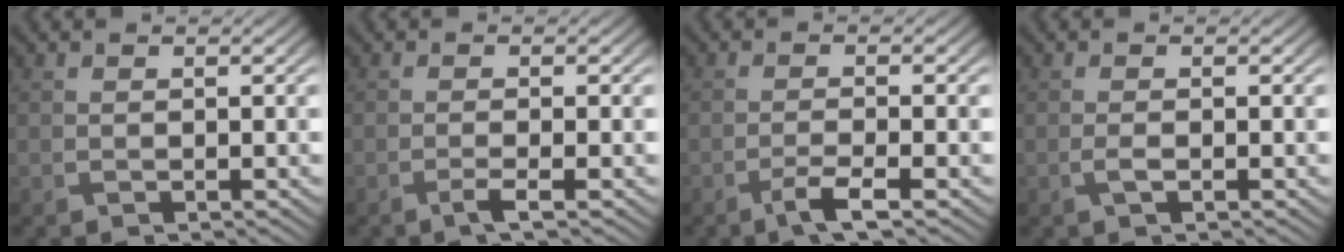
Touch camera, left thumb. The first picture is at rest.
{"total": 1.5, "force": [-0.8, 0.1, 1.3], "torque": [-0.024, 0.003, -0.021]}
{"total": 2.8, "force": [-1.7, 0.3, 2.2], "torque": [-0.043, 0.005, -0.041]}
{"total": 1.2, "force": [-0.4, 0.3, 1.0], "torque": [-0.025, 0.000, -0.009]}